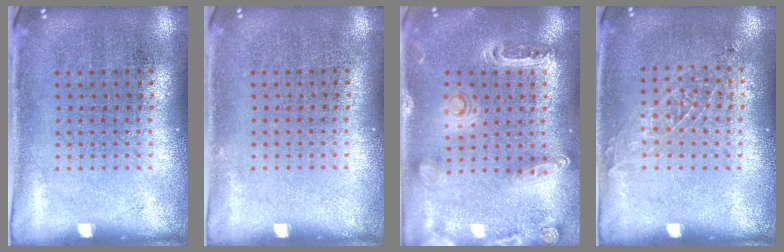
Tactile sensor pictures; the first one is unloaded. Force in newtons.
{"total": 0.0}
{"total": 1.3, "press": 1.3, "slide": 0.4}
{"total": 0.9, "press": 0.9, "slide": 0.1}